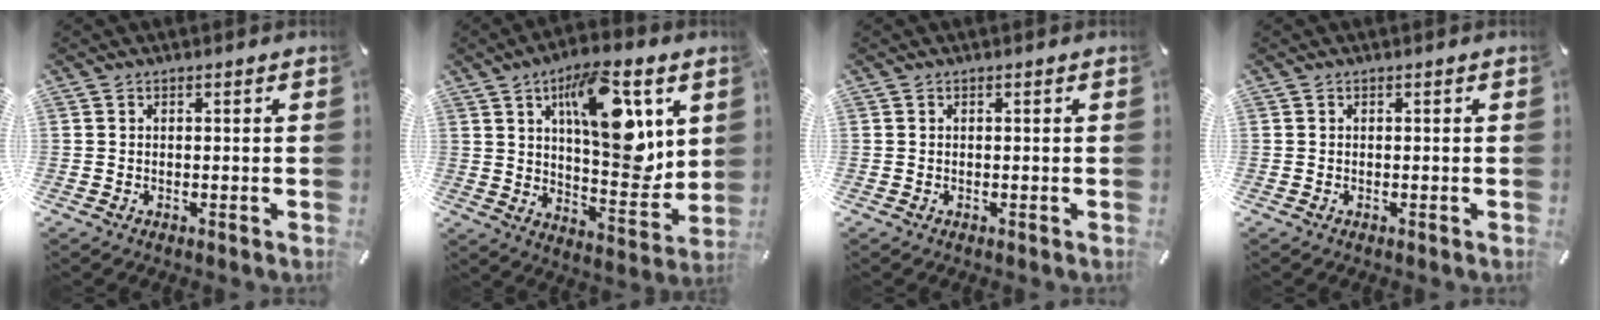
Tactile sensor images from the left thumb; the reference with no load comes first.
{"total": 18.4, "force": [7.7, 7.4, 15.1], "torque": [-0.224, -0.036, 0.120]}
{"total": 0.0}
{"total": 0.0}